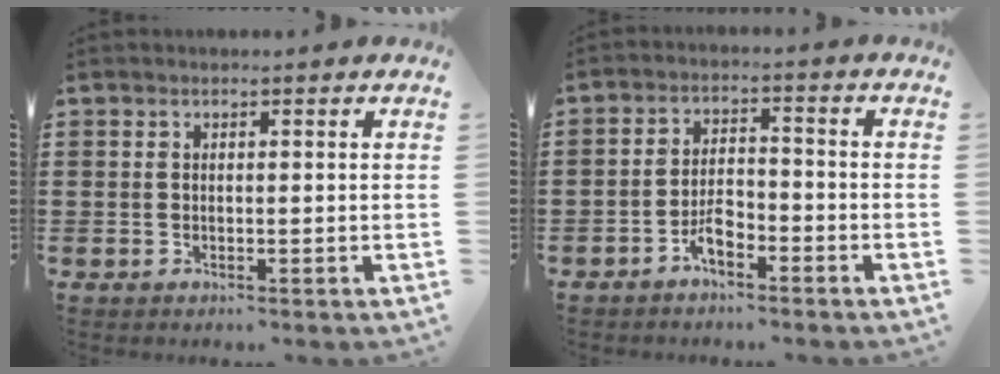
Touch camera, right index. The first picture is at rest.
{"total": 3.8, "force": [-2.7, 1.5, 2.1], "torque": [-0.045, 0.009, -0.056]}